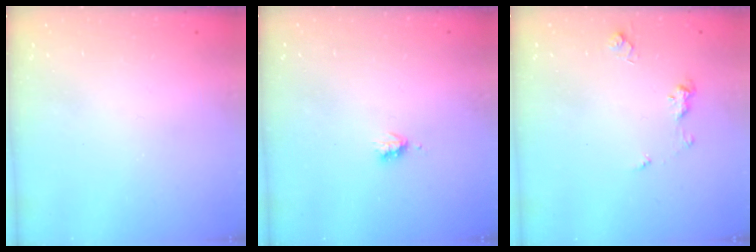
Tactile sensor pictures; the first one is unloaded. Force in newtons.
{"total": 2.9, "press": 2.8, "slide": 0.5}
{"total": 5.1, "press": 5.1, "slide": 0.5}